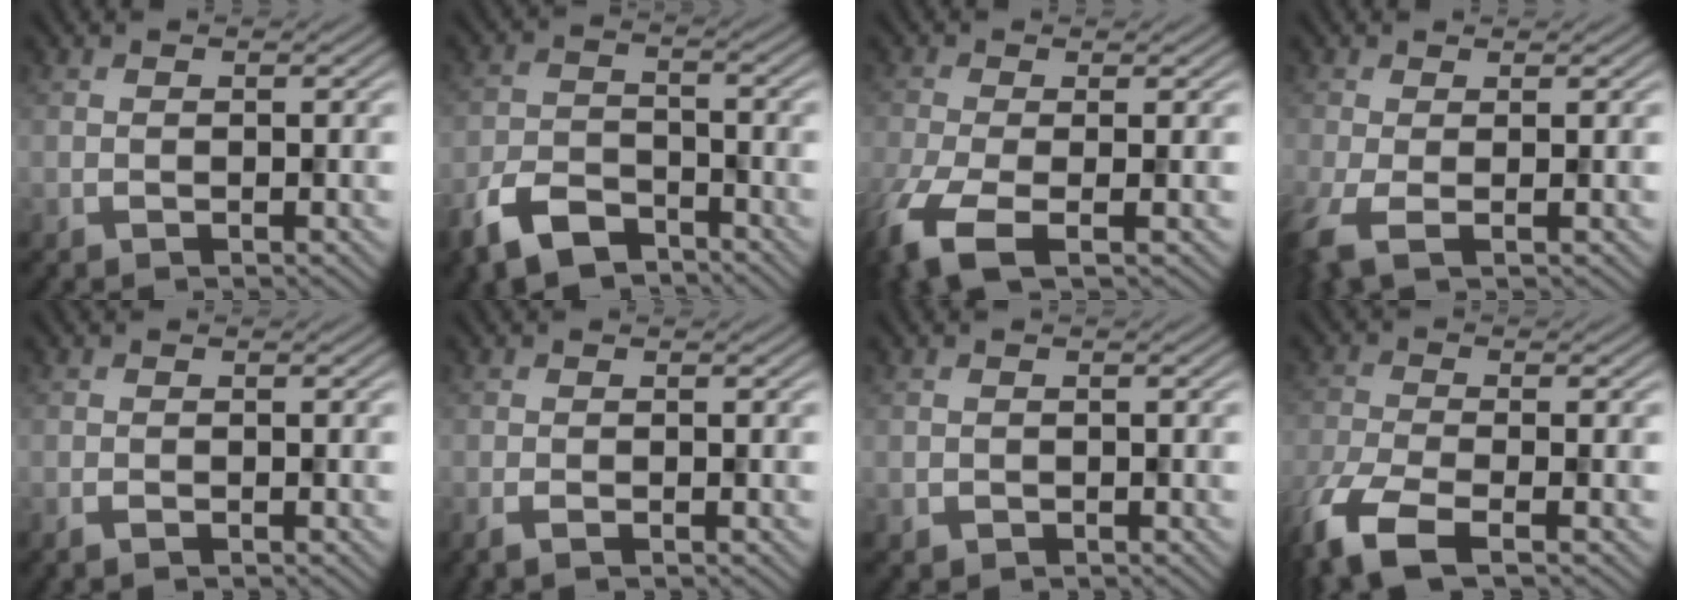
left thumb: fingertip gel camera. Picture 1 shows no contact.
{"total": 6.7, "force": [-5.2, 3.1, 2.7], "torque": [-0.053, -0.008, -0.112]}
{"total": 6.3, "force": [-3.4, 2.0, 4.9], "torque": [-0.100, -0.017, -0.066]}
{"total": 4.4, "force": [-1.7, 1.5, 3.8], "torque": [-0.079, -0.008, -0.029]}
{"total": 0.8, "force": [-0.6, 0.2, 0.4], "torque": [-0.008, -0.001, -0.010]}
{"total": 1.5, "force": [-0.9, 0.3, 1.1], "torque": [-0.021, 0.000, -0.016]}
{"total": 0.6, "force": [-0.1, 0.5, -0.3], "torque": [0.008, -0.001, 0.000]}
{"total": 6.6, "force": [-4.4, 2.2, 4.5], "torque": [-0.095, -0.017, -0.090]}